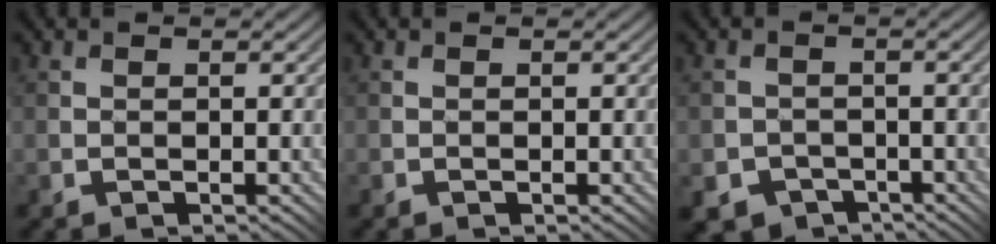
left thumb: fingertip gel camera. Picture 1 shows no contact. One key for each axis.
{"total": 0.0}
{"total": 4.1, "fx": -2.8, "fy": 3.0, "fz": 0.5, "tx": -0.006, "ty": 0.004, "tz": -0.046}